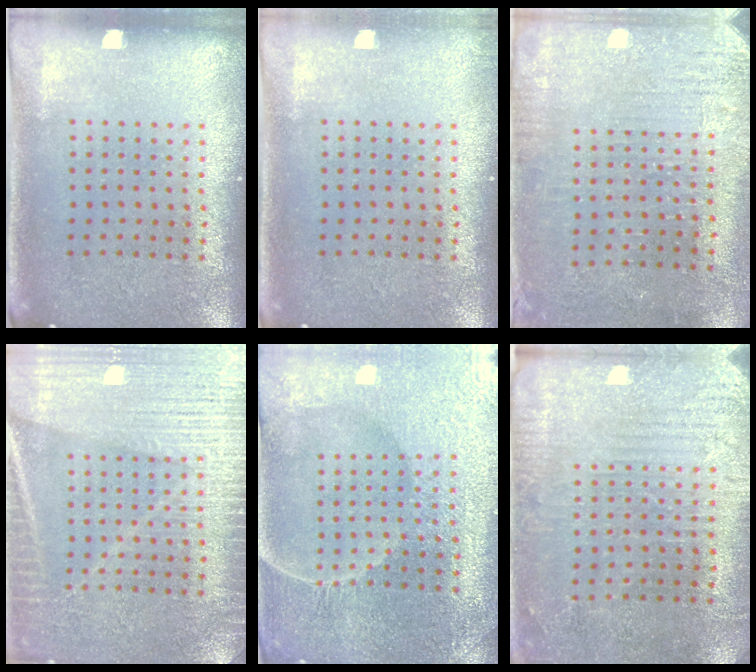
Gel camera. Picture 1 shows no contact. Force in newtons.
{"total": 0.8, "press": 0.7, "slide": 0.4}
{"total": 3.1, "press": 2.8, "slide": 1.2}
{"total": 5.6, "press": 5.5, "slide": 0.9}
{"total": 4.4, "press": 4.3, "slide": 1.2}
{"total": 2.9, "press": 2.7, "slide": 0.9}